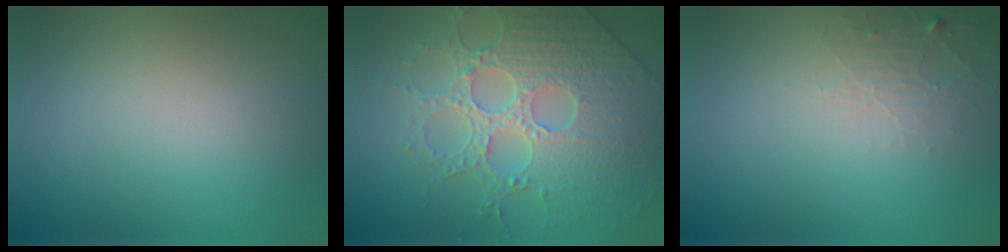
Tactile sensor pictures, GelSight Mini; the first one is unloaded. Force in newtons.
{"total": 6.1, "press": 5.6, "slide": 2.3}
{"total": 1.7, "press": 1.7, "slide": 0.3}